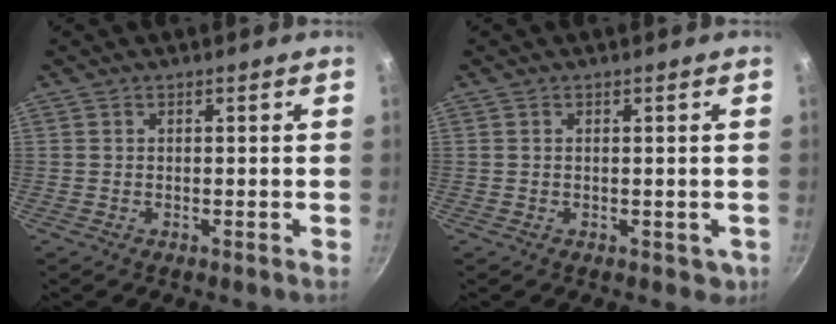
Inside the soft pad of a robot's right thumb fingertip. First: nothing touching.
{"total": 2.2, "force": [-0.2, 1.5, 1.6], "torque": [-0.015, -0.003, 0.000]}